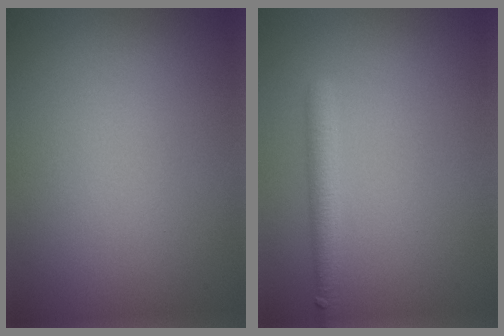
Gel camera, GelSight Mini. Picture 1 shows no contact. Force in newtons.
{"total": 2.2, "press": 2.2, "slide": 0.1}